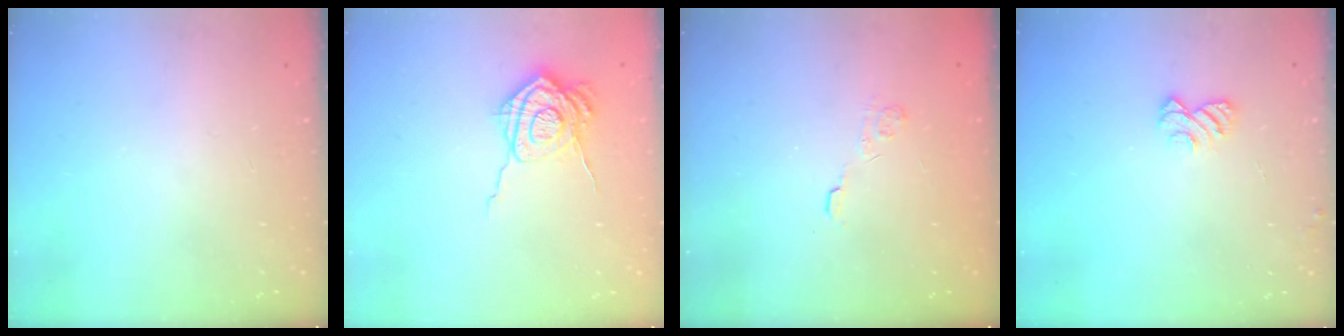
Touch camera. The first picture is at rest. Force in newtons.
{"total": 14.0, "press": 14.0, "slide": 0.2}
{"total": 2.8, "press": 2.4, "slide": 1.5}
{"total": 5.1, "press": 5.1, "slide": 0.4}